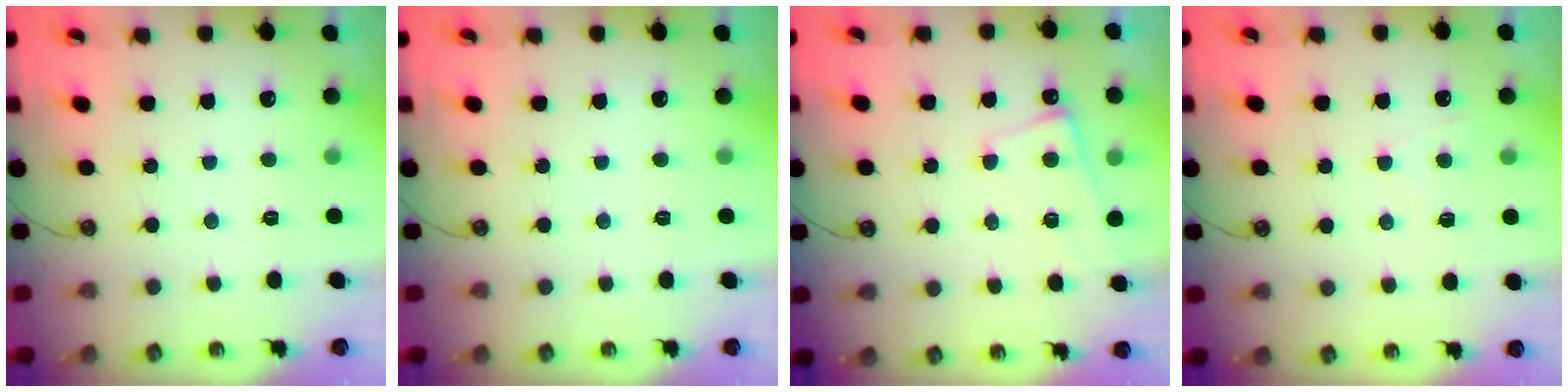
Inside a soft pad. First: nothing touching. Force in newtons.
{"total": 0.0}
{"total": 2.1, "press": 2.1, "slide": 0.5}
{"total": 1.6, "press": 1.5, "slide": 0.4}